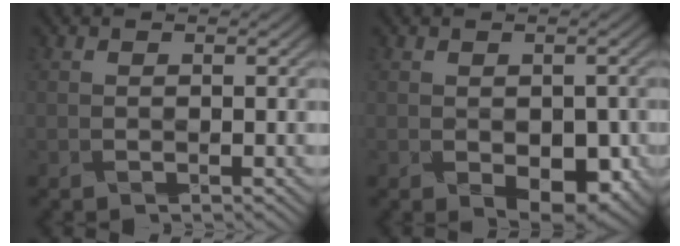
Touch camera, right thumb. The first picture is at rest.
{"total": 5.8, "force": [-2.1, 3.2, 4.3], "torque": [-0.066, -0.018, -0.012]}